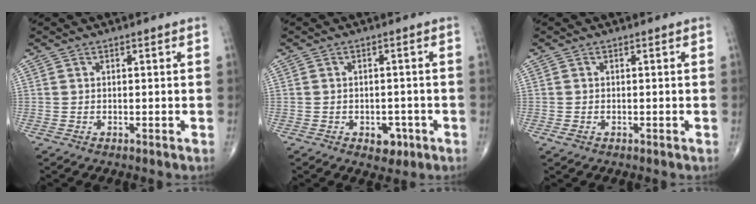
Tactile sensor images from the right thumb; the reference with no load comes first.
{"total": 3.8, "force": [-1.7, 2.6, 2.2], "torque": [-0.011, 0.007, -0.019]}
{"total": 1.1, "force": [-0.4, 0.8, 0.6], "torque": [-0.014, 0.001, -0.007]}